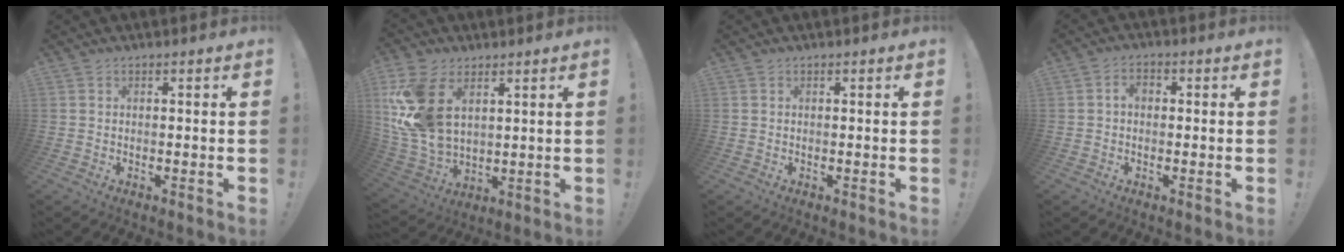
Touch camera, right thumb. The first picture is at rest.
{"total": 18.0, "force": [6.2, 11.5, 12.4], "torque": [-0.253, -0.032, 0.115]}
{"total": 0.0}
{"total": 2.9, "force": [-0.1, 1.9, 2.1], "torque": [-0.035, 0.007, -0.004]}